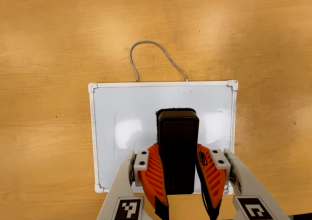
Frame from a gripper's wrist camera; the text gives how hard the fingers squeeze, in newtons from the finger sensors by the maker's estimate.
{"total": 8.9, "left": 7.6, "right": 10.3}